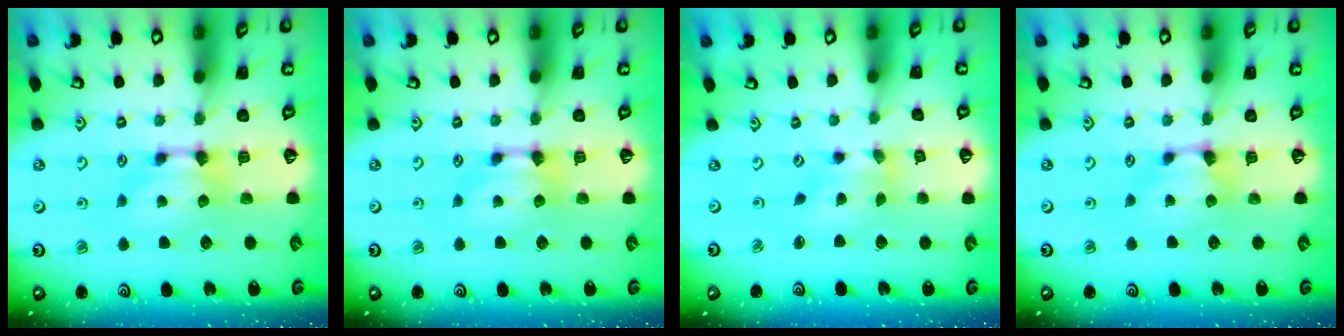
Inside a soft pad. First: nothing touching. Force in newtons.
{"total": 0.0}
{"total": 1.4, "press": 0.3, "slide": 1.4}
{"total": 1.1, "press": 0.4, "slide": 1.0}